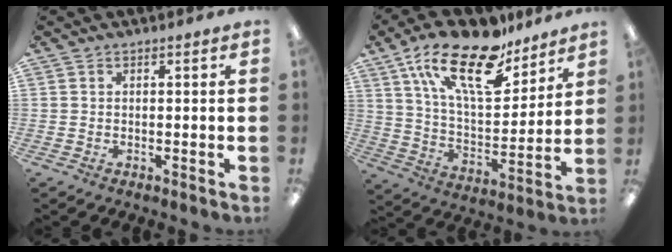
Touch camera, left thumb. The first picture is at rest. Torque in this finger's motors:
{"motor_torque": [0.41, 0.49, 1.62, -1.14, 0.45]}